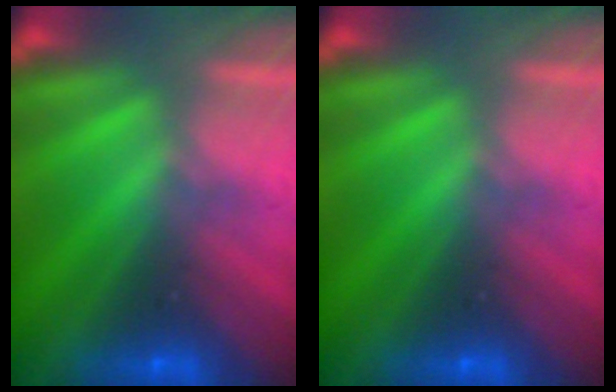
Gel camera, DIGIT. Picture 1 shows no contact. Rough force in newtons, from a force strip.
{"total": 0.0}